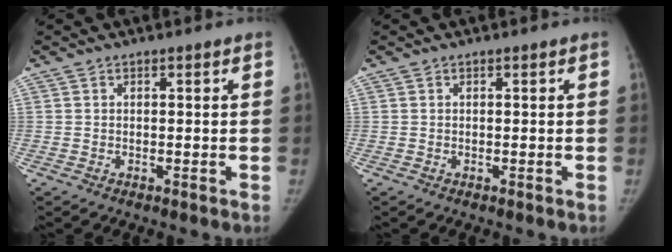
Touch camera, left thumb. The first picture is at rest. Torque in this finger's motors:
{"motor_torque": [-0.02, -0.01, 0.12, -0.07, 0.00]}